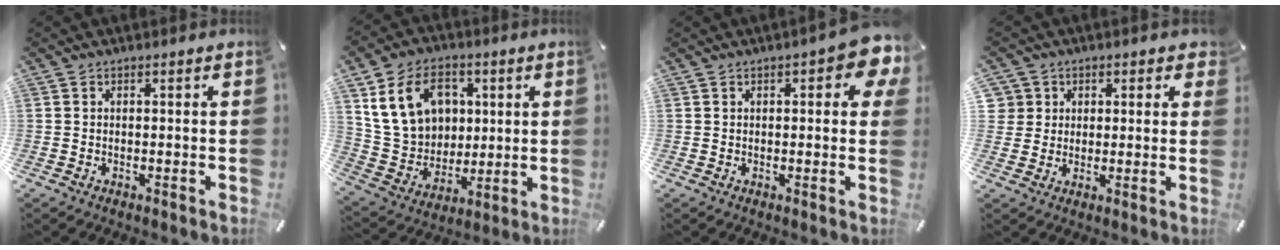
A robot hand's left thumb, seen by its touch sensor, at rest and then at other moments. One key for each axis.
{"total": 16.2, "fx": 5.0, "fy": 13.1, "fz": 8.1, "tx": -0.163, "ty": -0.005, "tz": 0.101}
{"total": 7.5, "fx": 2.5, "fy": 3.0, "fz": 6.4, "tx": -0.082, "ty": -0.006, "tz": 0.037}
{"total": 5.9, "fx": 2.0, "fy": 5.4, "fz": 0.8, "tx": -0.010, "ty": -0.003, "tz": 0.037}